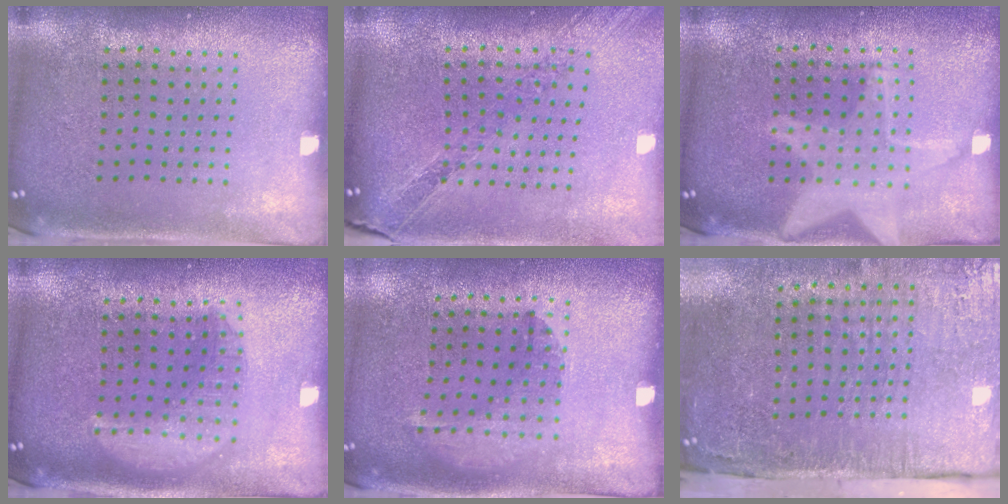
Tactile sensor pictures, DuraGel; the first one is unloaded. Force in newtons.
{"total": 1.0, "press": 1.0, "slide": 0.0}
{"total": 3.1, "press": 3.1, "slide": 0.3}
{"total": 1.6, "press": 1.6, "slide": 0.2}
{"total": 1.3, "press": 0.9, "slide": 0.9}
{"total": 5.0, "press": 4.0, "slide": 3.0}